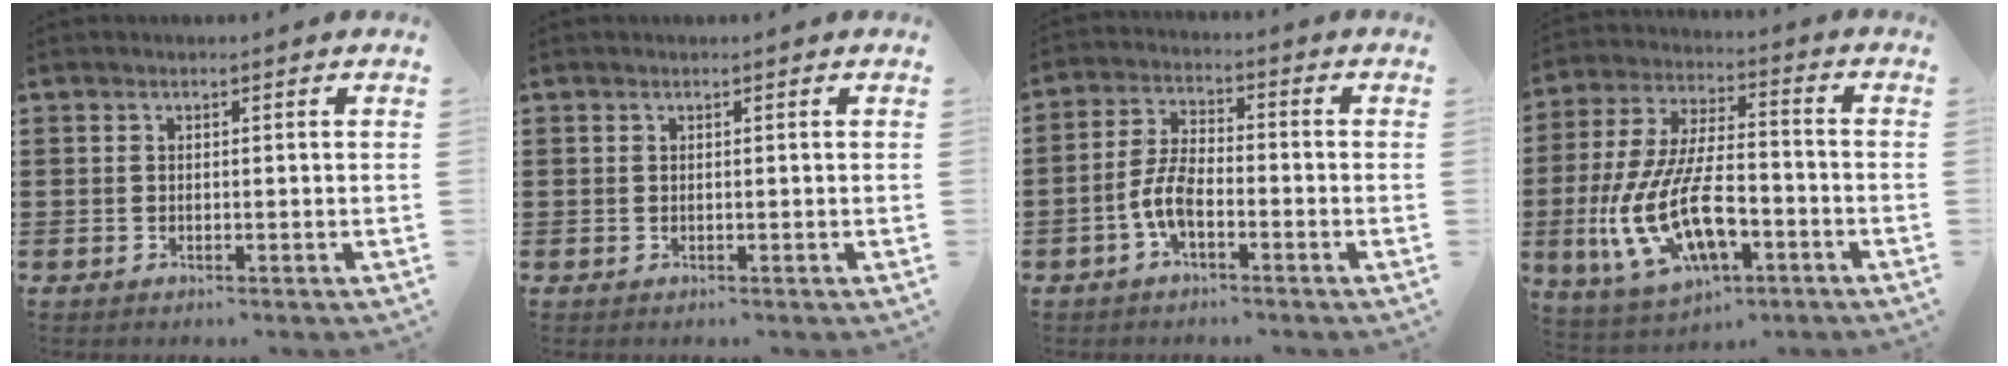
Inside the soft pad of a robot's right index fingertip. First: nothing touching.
{"total": 0.0}
{"total": 6.1, "force": [-2.6, 2.5, 4.9], "torque": [-0.125, -0.003, -0.057]}
{"total": 14.5, "force": [-5.0, 6.6, 12.0], "torque": [-0.273, -0.002, -0.096]}